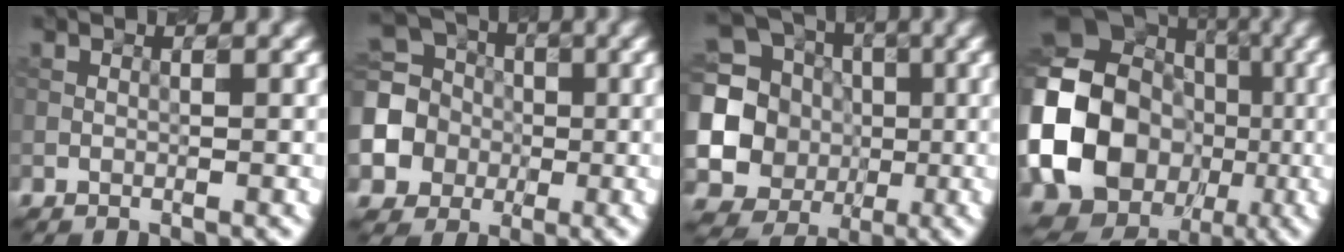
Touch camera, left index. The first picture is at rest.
{"total": 7.4, "force": [-1.0, 6.8, 2.7], "torque": [-0.073, -0.003, -0.038]}
{"total": 16.1, "force": [0.2, 15.3, 4.9], "torque": [-0.144, 0.012, -0.017]}
{"total": 23.0, "force": [-3.5, 20.4, 10.0], "torque": [-0.202, -0.030, -0.092]}